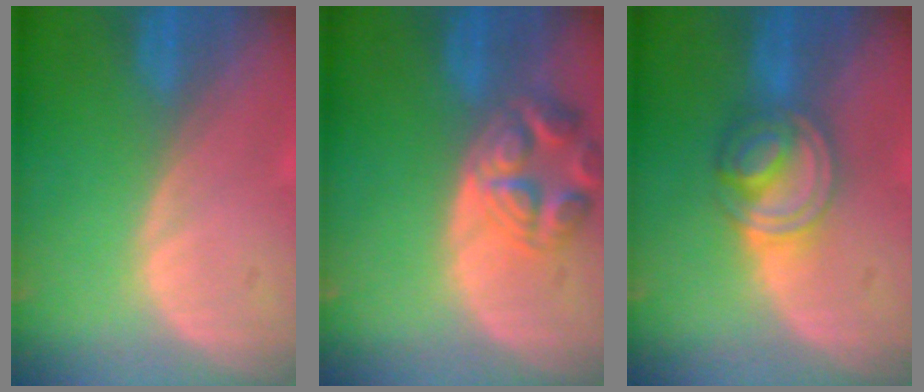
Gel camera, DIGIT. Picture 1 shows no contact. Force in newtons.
{"total": 7.4, "press": 6.6, "slide": 3.4}
{"total": 6.4, "press": 6.1, "slide": 2.0}